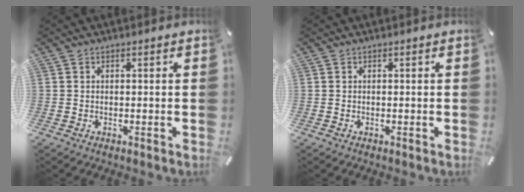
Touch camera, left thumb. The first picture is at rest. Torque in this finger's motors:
{"motor_torque": [-0.16, -0.11, -0.04, 0.11, 0.00]}